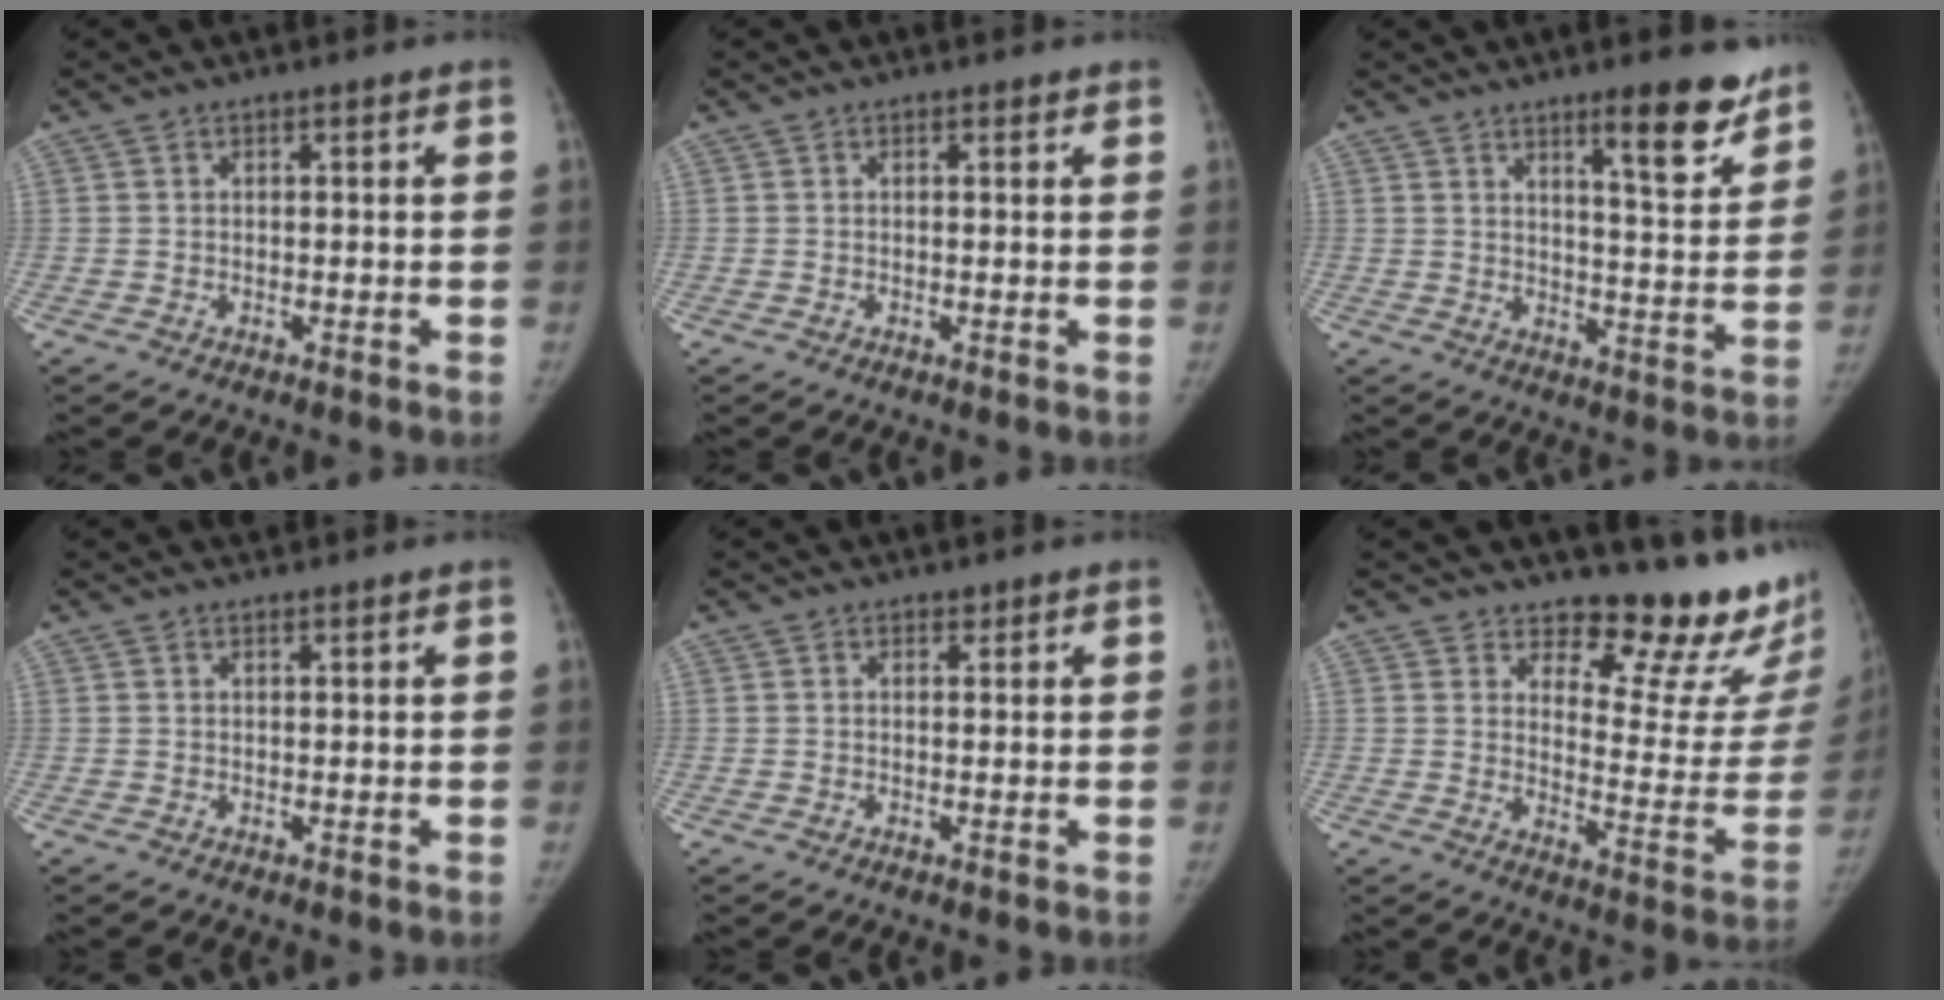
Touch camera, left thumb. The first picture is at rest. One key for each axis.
{"total": 0.7, "fx": 0.5, "fy": 0.3, "fz": 0.2, "tx": -0.003, "ty": -0.004, "tz": 0.005}
{"total": 10.6, "fx": 7.4, "fy": 2.2, "fz": 7.2, "tx": -0.076, "ty": -0.055, "tz": 0.109}
{"total": 0.6, "fx": 0.6, "fy": 0.0, "fz": 0.0, "tx": -0.004, "ty": -0.003, "tz": 0.010}
{"total": 0.6, "fx": 0.4, "fy": 0.3, "fz": 0.1, "tx": -0.001, "ty": -0.003, "tz": 0.005}
{"total": 18.3, "fx": 15.2, "fy": 6.2, "fz": 8.2, "tx": -0.048, "ty": -0.148, "tz": 0.184}